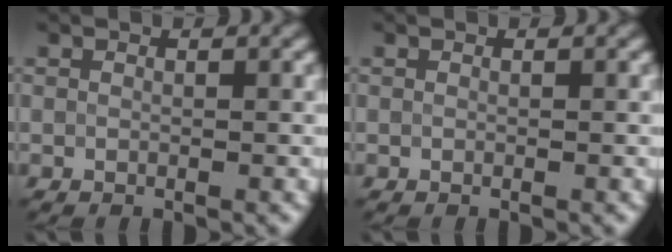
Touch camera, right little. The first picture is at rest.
{"total": 0.0}